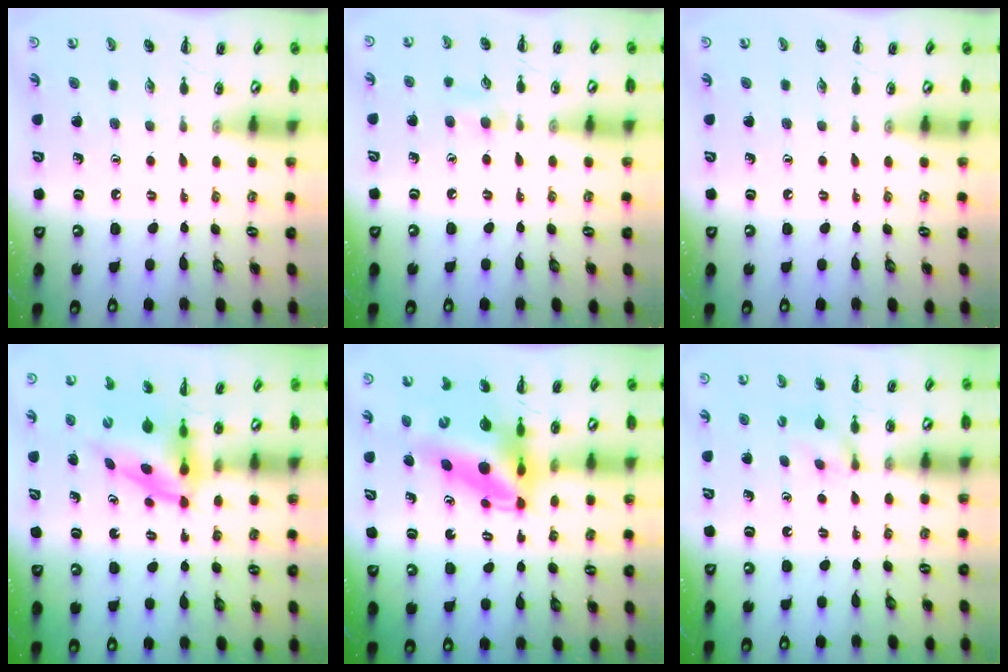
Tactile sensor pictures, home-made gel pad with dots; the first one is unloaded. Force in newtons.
{"total": 7.2, "press": 6.8, "slide": 2.3}
{"total": 0.0}
{"total": 3.9, "press": 3.8, "slide": 0.7}
{"total": 7.8, "press": 7.5, "slide": 2.1}
{"total": 2.7, "press": 2.4, "slide": 1.2}